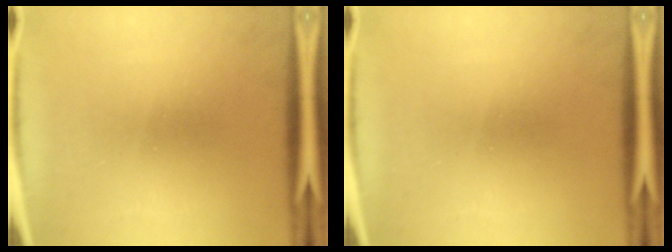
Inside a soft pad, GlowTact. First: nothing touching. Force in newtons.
{"total": 0.0}